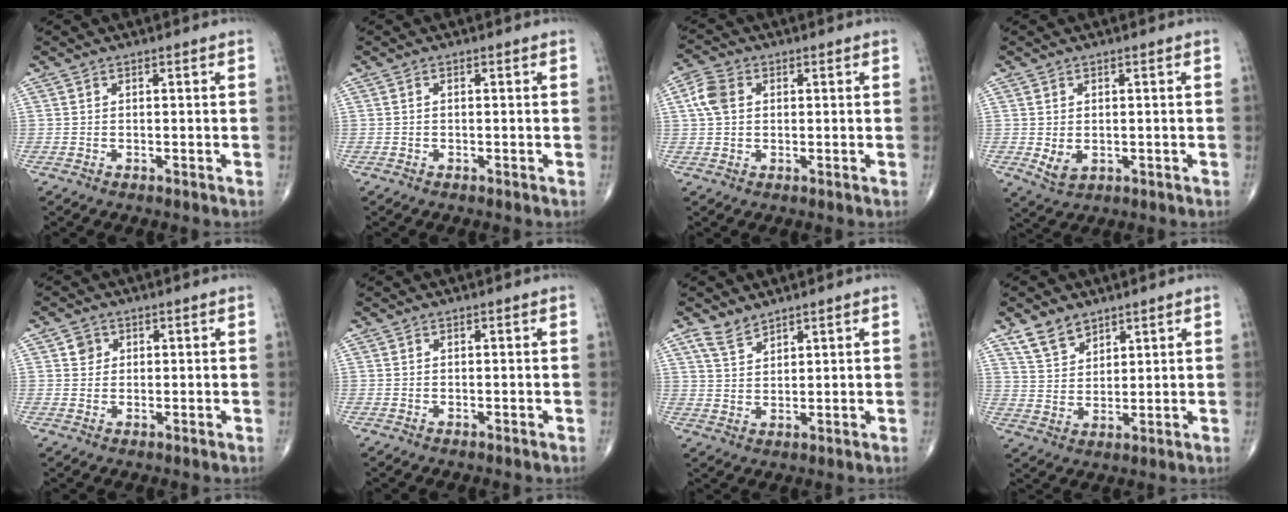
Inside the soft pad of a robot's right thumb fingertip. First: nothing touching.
{"total": 0.0}
{"total": 5.1, "force": [1.1, 3.7, 3.3], "torque": [-0.069, 0.010, 0.018]}
{"total": 3.2, "force": [-0.1, 2.1, 2.4], "torque": [-0.037, -0.005, 0.008]}
{"total": 2.4, "force": [0.9, 2.1, 0.5], "torque": [0.004, -0.004, 0.012]}
{"total": 0.0}
{"total": 4.0, "force": [3.3, 1.8, 1.4], "torque": [-0.020, -0.018, 0.071]}
{"total": 6.7, "force": [4.9, 3.8, 2.6], "torque": [-0.031, -0.027, 0.100]}